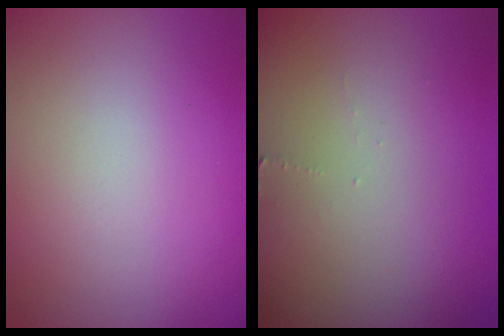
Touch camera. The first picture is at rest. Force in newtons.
{"total": 0.5, "press": 0.5, "slide": 0.1}